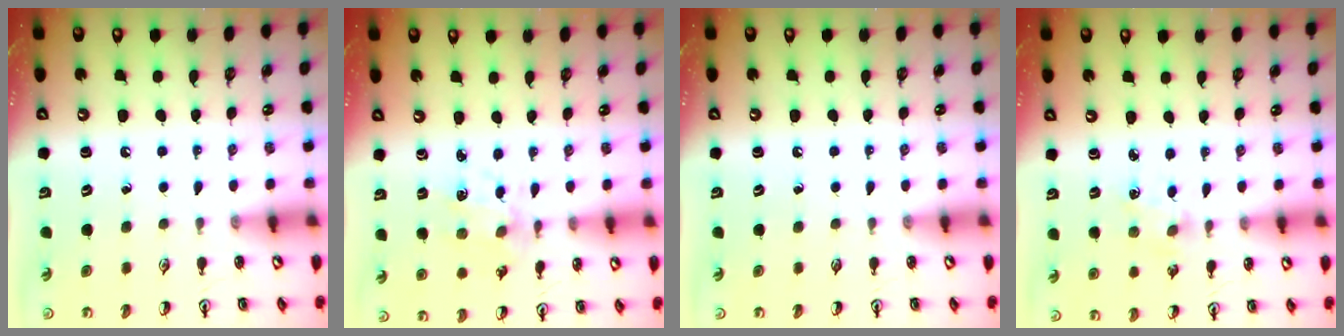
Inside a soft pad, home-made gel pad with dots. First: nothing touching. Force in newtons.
{"total": 2.6, "press": 2.6, "slide": 0.4}
{"total": 0.0}
{"total": 2.5, "press": 2.5, "slide": 0.3}